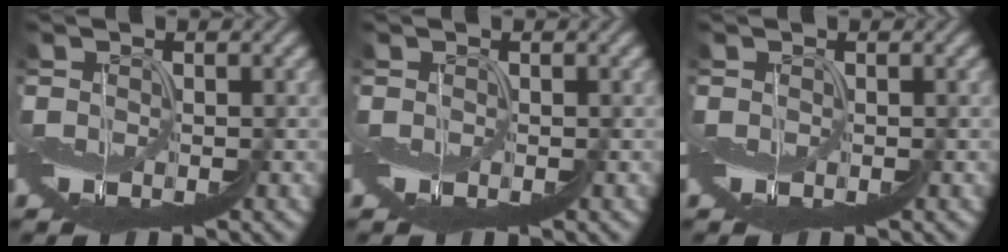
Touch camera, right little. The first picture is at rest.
{"total": 0.0}
{"total": 0.0}